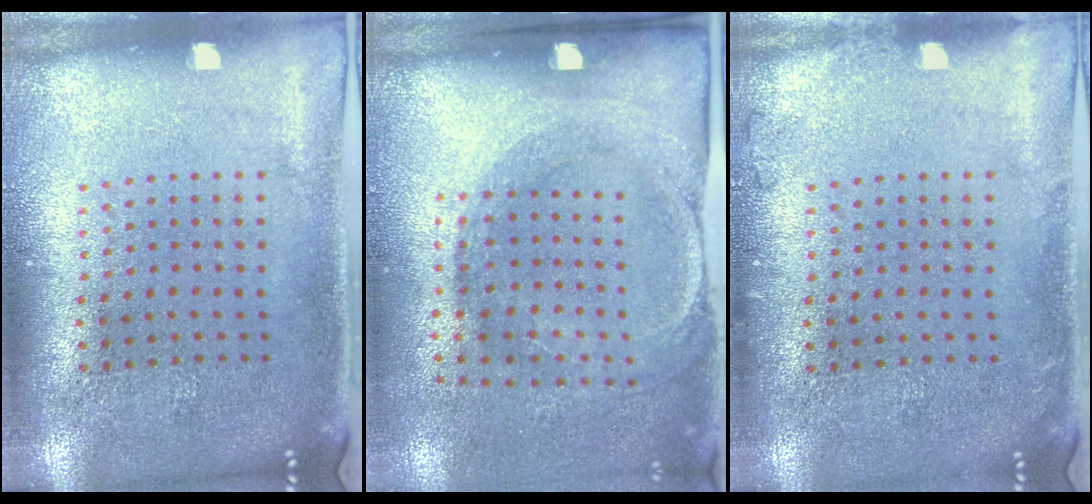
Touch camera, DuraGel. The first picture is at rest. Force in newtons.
{"total": 1.7, "press": 1.2, "slide": 1.1}
{"total": 0.8, "press": 0.7, "slide": 0.2}